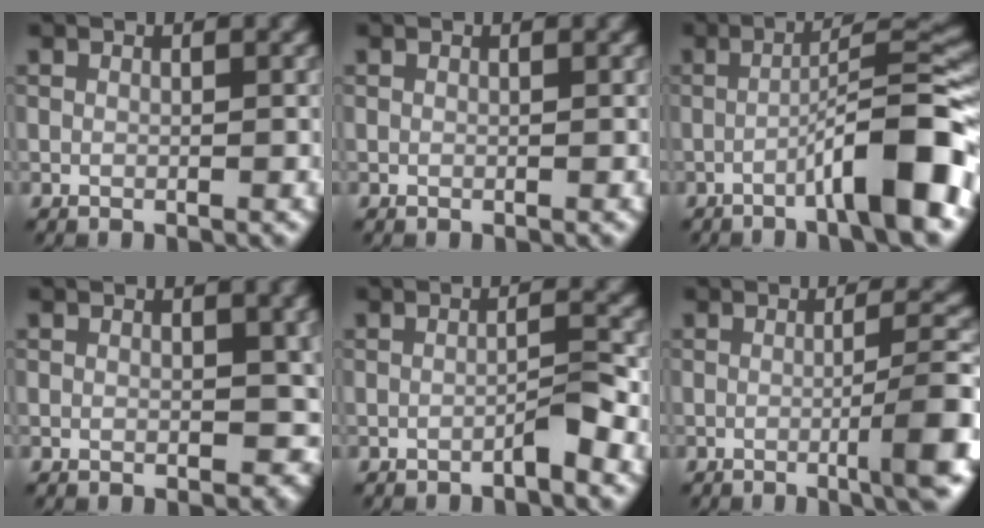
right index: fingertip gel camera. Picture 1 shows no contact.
{"total": 0.0}
{"total": 8.7, "force": [-3.6, 1.1, 7.8], "torque": [-0.105, 0.023, -0.066]}
{"total": 3.1, "force": [0.2, 2.0, 2.3], "torque": [-0.022, -0.002, 0.003]}
{"total": 1.8, "force": [-1.2, 0.0, 1.4], "torque": [-0.021, 0.009, -0.025]}
{"total": 5.8, "force": [-1.6, 0.8, 5.5], "torque": [-0.070, 0.011, -0.032]}